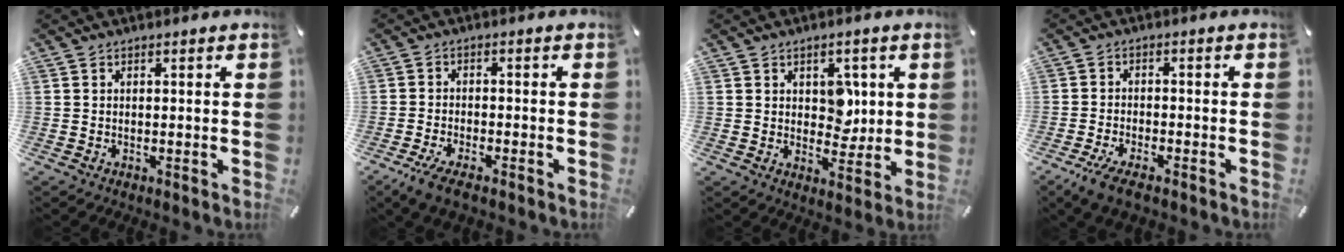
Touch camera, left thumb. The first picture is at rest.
{"total": 5.1, "force": [-3.6, 1.5, 3.2], "torque": [-0.076, 0.007, -0.069]}
{"total": 7.1, "force": [1.6, 5.5, 4.2], "torque": [-0.046, -0.005, 0.022]}
{"total": 5.7, "force": [-3.8, 1.3, 4.0], "torque": [-0.094, 0.000, -0.073]}